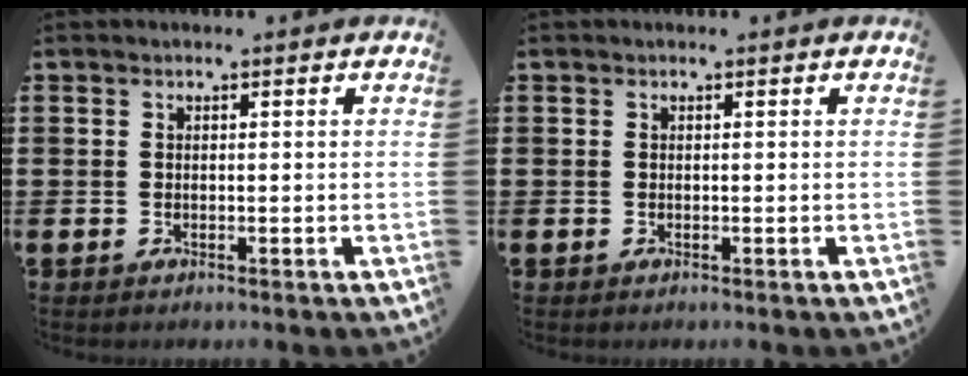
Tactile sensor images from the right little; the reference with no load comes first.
{"total": 0.0}